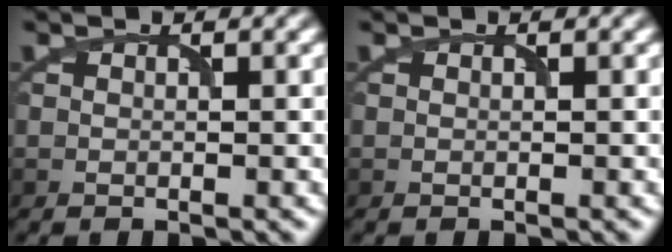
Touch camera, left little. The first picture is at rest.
{"total": 0.0}